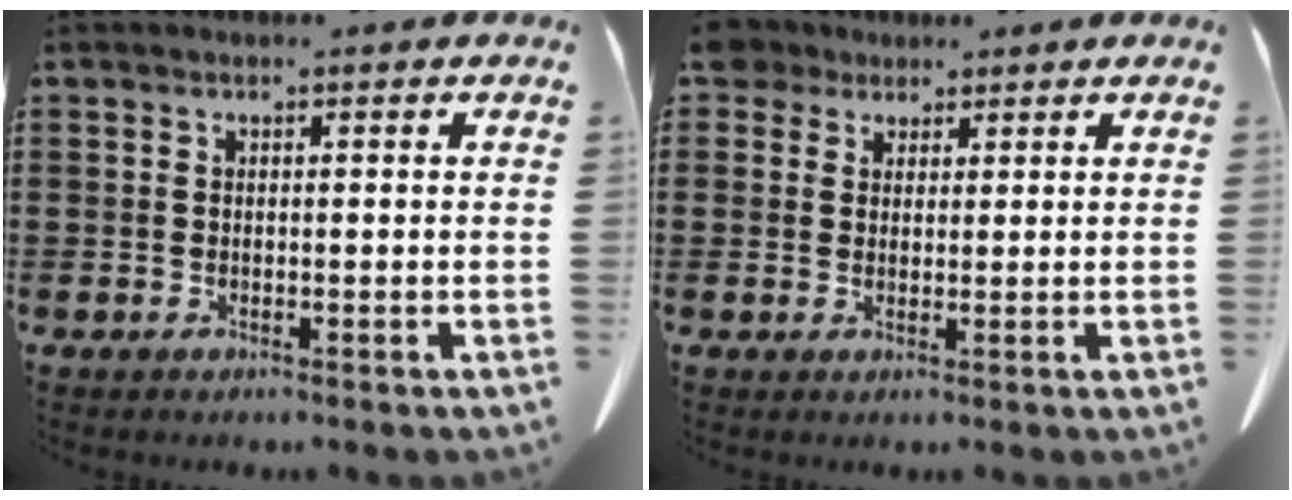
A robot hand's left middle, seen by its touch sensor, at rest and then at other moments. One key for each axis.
{"total": 3.2, "fx": 2.4, "fy": 2.0, "fz": 0.7, "tx": -0.018, "ty": 0.007, "tz": 0.045}